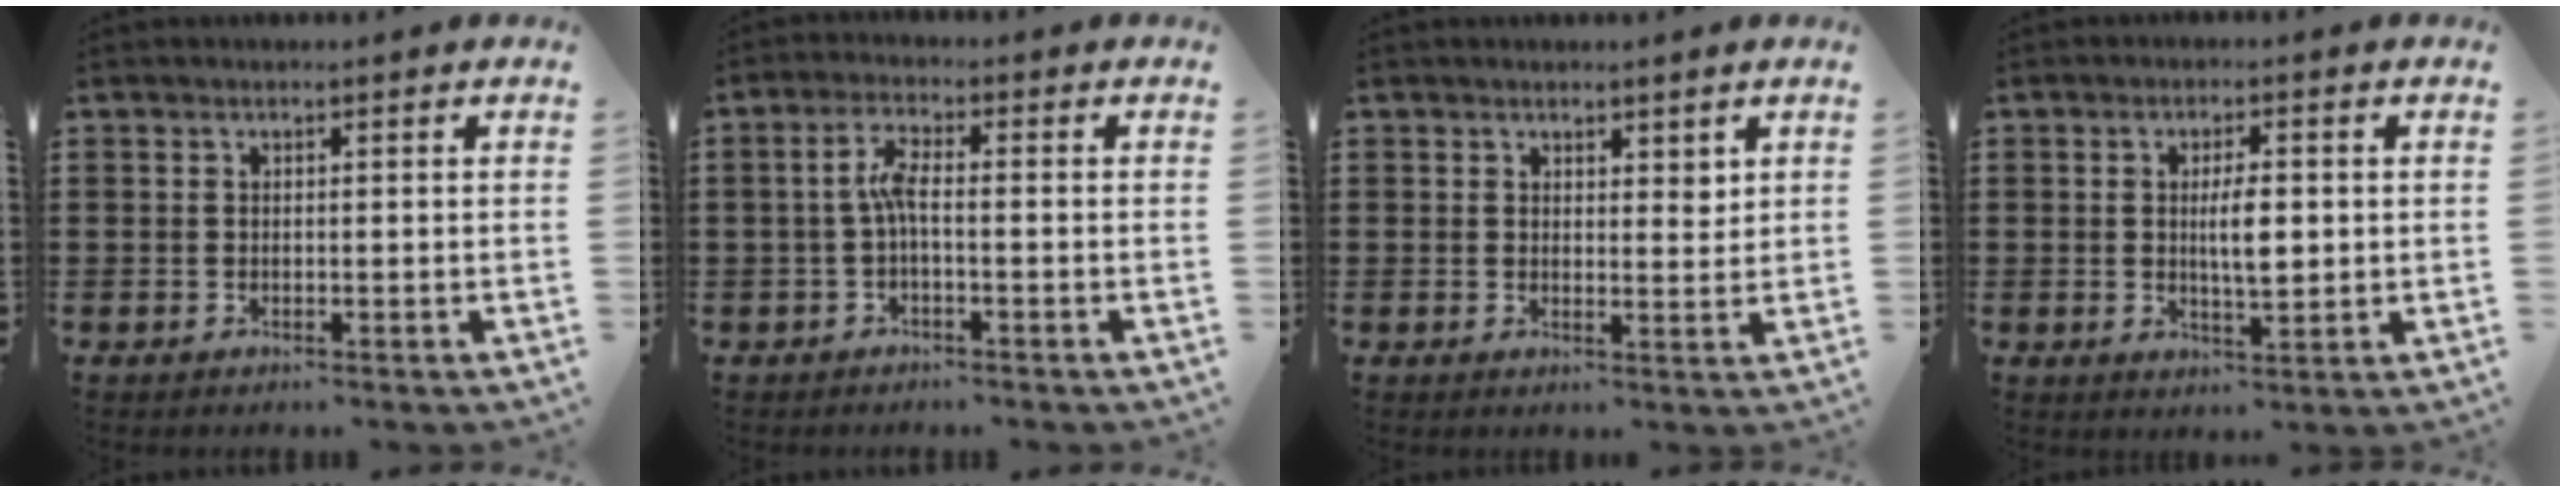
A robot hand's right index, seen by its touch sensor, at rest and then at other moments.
{"total": 3.7, "force": [-0.6, 0.9, 3.6], "torque": [-0.075, 0.002, -0.014]}
{"total": 2.3, "force": [1.9, 1.1, 0.5], "torque": [-0.007, 0.002, 0.036]}
{"total": 5.1, "force": [0.3, 1.5, 4.9], "torque": [-0.083, -0.001, 0.002]}